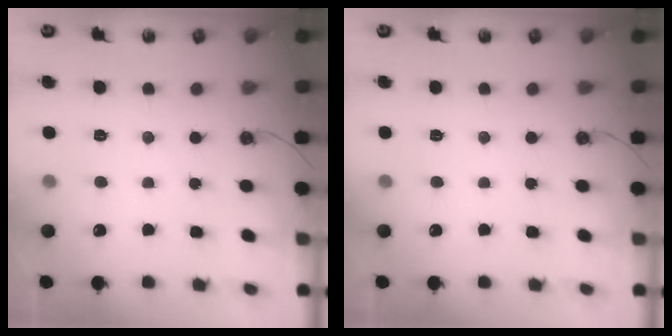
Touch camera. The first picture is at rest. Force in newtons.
{"total": 0.0}